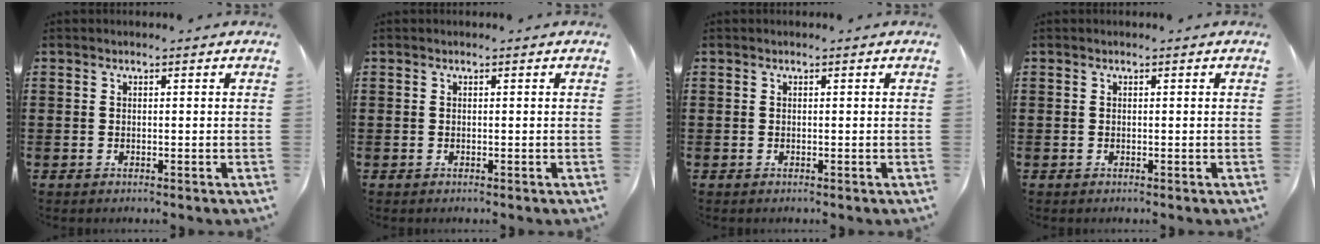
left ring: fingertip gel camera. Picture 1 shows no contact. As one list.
[{"total": 0.0}, {"total": 0.0}, {"total": 0.0}]